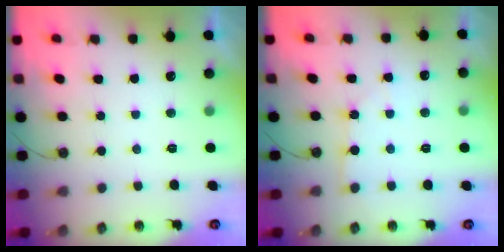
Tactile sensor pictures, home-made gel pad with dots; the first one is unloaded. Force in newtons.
{"total": 4.4, "press": 4.3, "slide": 0.5}